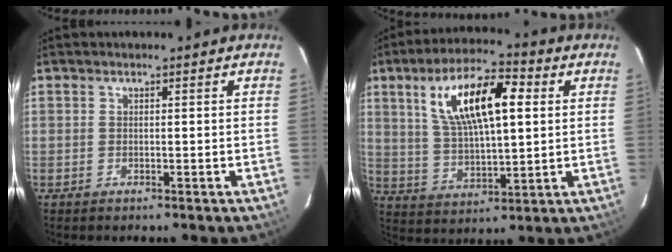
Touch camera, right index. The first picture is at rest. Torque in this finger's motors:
{"motor_torque": [1.28, 0.86, 0.68, 0.21]}